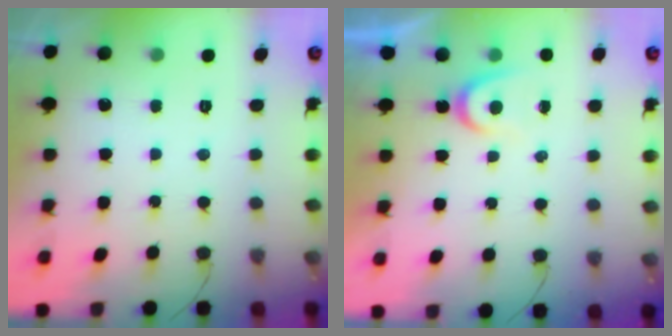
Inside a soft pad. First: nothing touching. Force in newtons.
{"total": 3.6, "press": 3.6, "slide": 0.4}